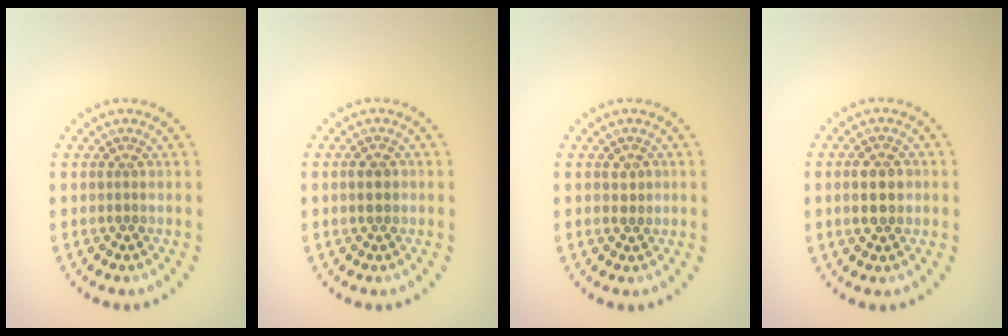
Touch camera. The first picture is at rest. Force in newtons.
{"total": 1.3, "press": 1.3, "slide": 0.1}
{"total": 0.9, "press": 0.8, "slide": 0.4}
{"total": 2.9, "press": 2.9, "slide": 0.2}